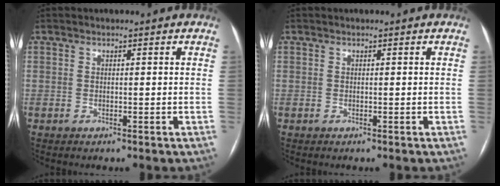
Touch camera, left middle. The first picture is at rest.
{"total": 0.0}